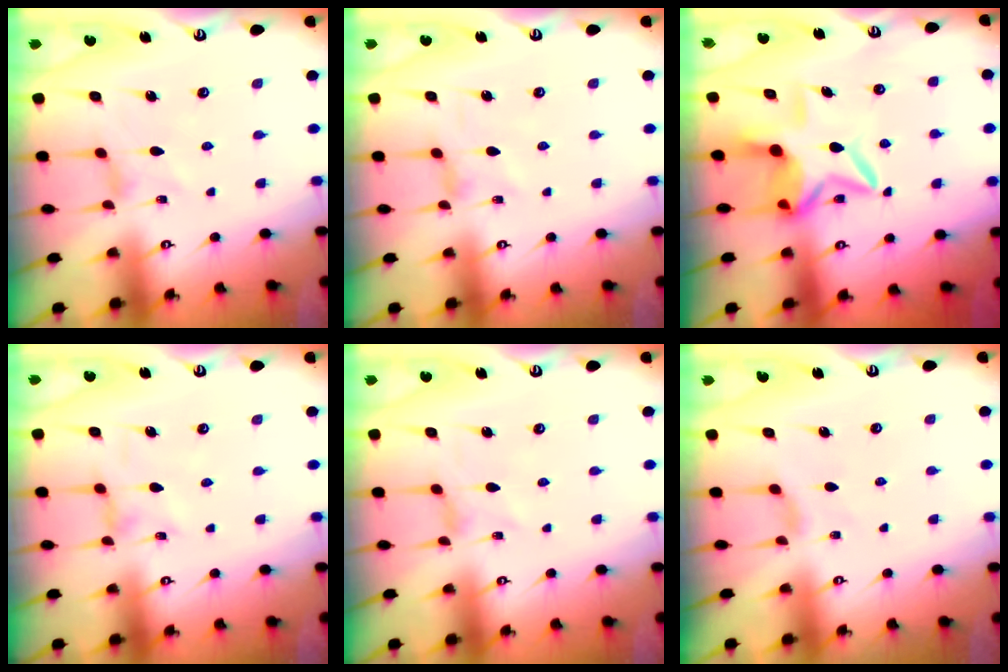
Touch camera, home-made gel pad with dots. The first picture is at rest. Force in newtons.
{"total": 1.8, "press": 1.7, "slide": 0.4}
{"total": 10.0, "press": 10.0, "slide": 1.3}
{"total": 0.0}
{"total": 0.0}
{"total": 1.9, "press": 1.8, "slide": 0.5}